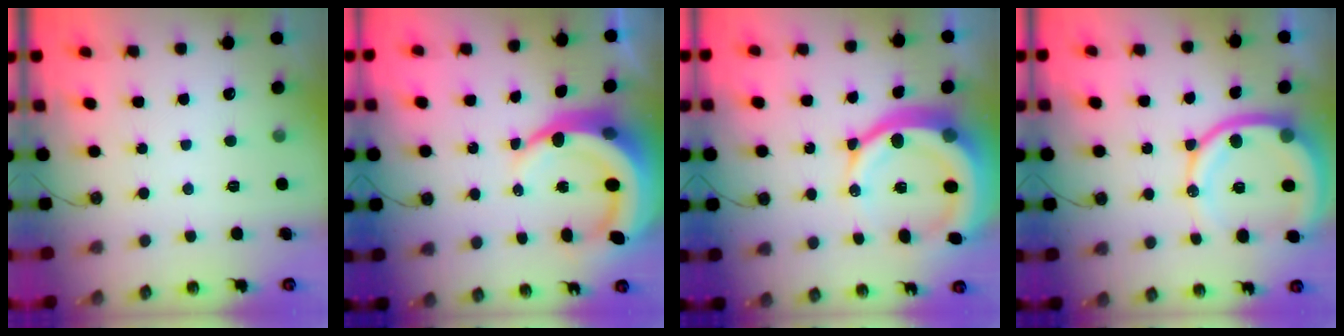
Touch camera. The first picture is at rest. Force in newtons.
{"total": 13.0, "press": 12.9, "slide": 1.7}
{"total": 19.8, "press": 19.6, "slide": 2.3}
{"total": 15.3, "press": 15.1, "slide": 1.9}